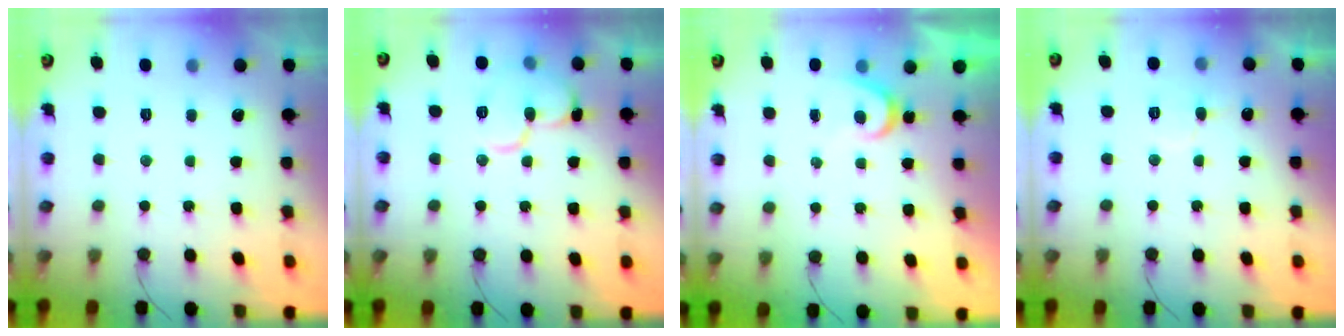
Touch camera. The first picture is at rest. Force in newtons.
{"total": 12.3, "press": 12.2, "slide": 1.3}
{"total": 3.6, "press": 3.5, "slide": 0.3}
{"total": 6.0, "press": 6.0, "slide": 0.5}